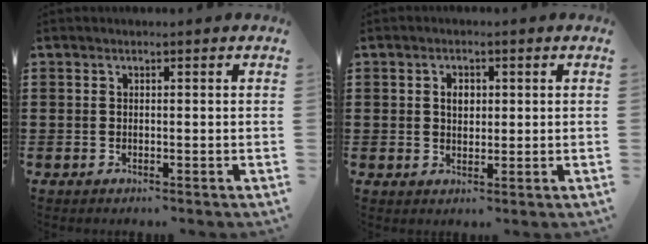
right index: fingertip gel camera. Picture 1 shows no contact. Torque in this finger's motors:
{"motor_torque": [0.05, 0.03, 0.11, 0.04]}